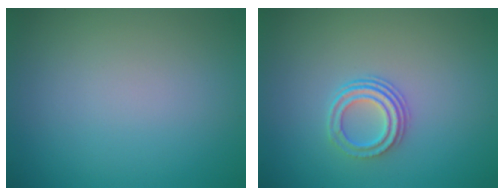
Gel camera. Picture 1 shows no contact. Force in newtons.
{"total": 3.0, "press": 2.2, "slide": 2.0}